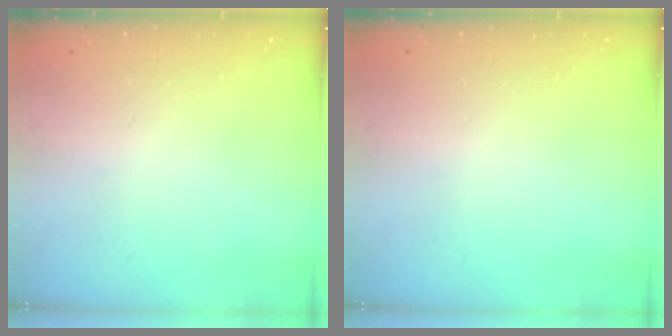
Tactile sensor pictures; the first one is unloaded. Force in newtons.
{"total": 0.0}